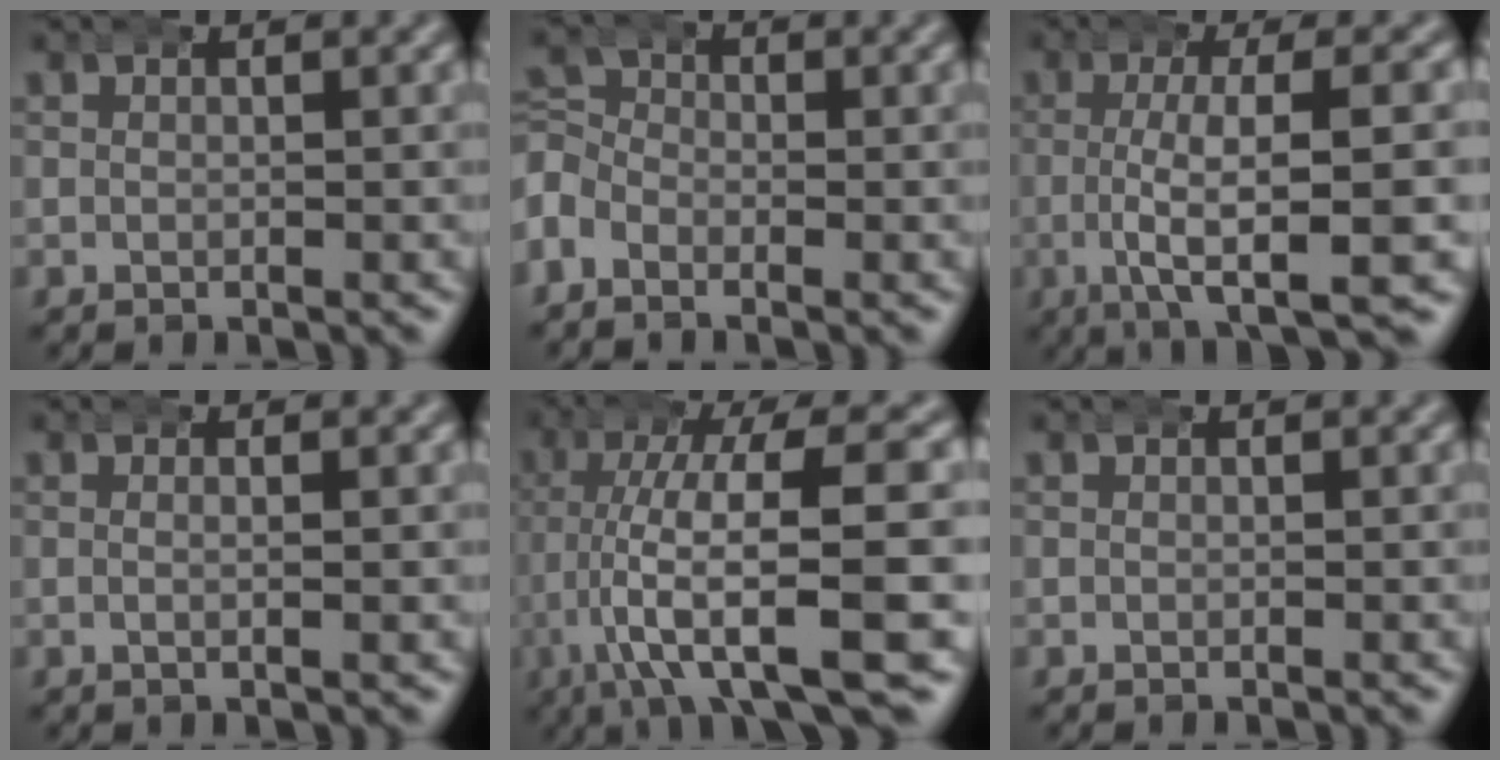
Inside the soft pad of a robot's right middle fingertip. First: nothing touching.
{"total": 3.5, "force": [-1.2, 3.2, 0.8], "torque": [-0.024, -0.014, -0.027]}
{"total": 7.5, "force": [-3.0, 1.6, 6.7], "torque": [-0.113, -0.022, -0.039]}
{"total": 1.4, "force": [-0.2, 0.2, 1.4], "torque": [-0.023, 0.003, -0.006]}
{"total": 10.7, "force": [-3.2, 3.2, 9.7], "torque": [-0.170, -0.016, -0.037]}
{"total": 0.0}